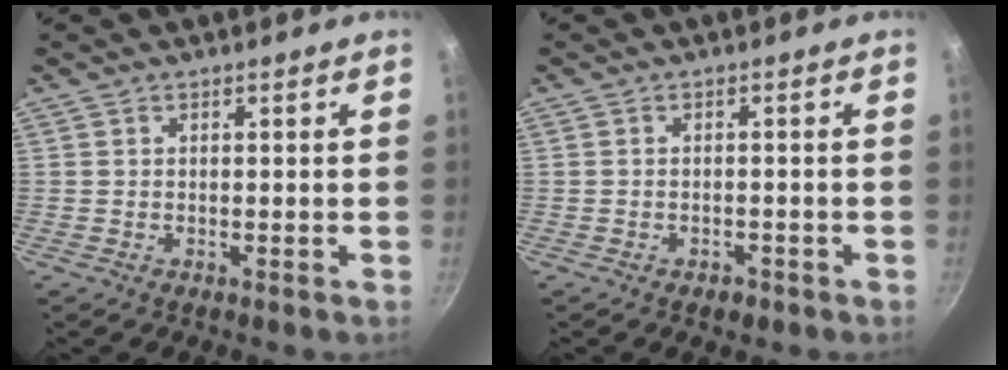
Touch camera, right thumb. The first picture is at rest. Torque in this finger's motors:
{"motor_torque": [-0.33, 0.04, -0.40, -0.09, -0.10]}